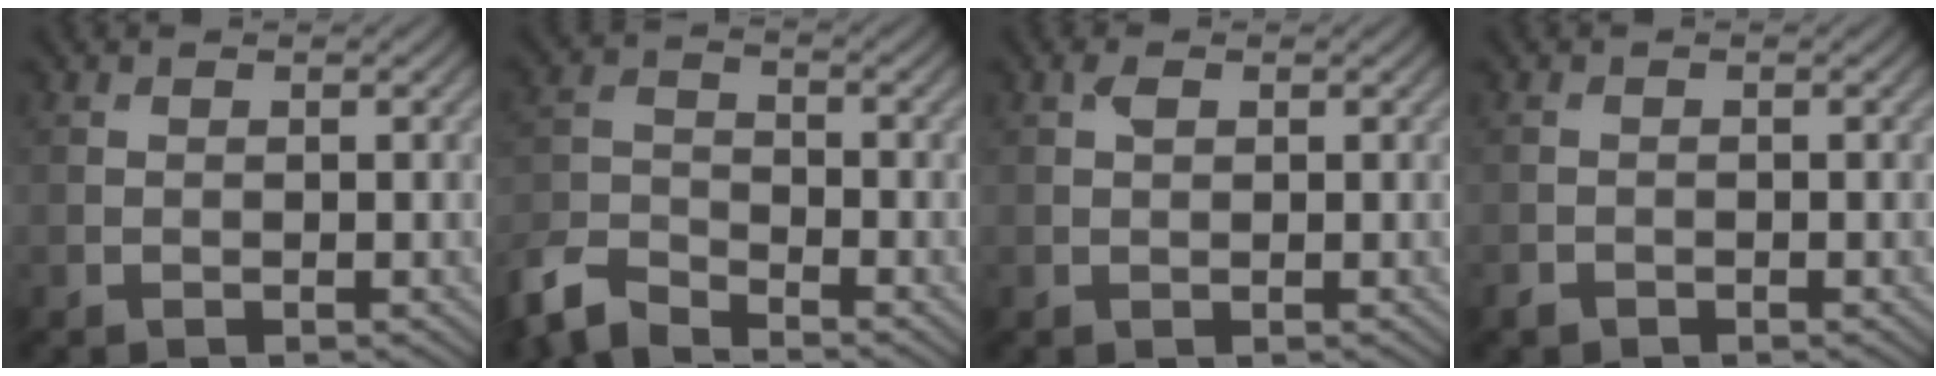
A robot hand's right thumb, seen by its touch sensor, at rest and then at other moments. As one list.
[{"total": 6.4, "force": [-5.6, 1.9, 2.4], "torque": [-0.058, -0.011, -0.132]}, {"total": 1.1, "force": [0.4, 0.6, 0.8], "torque": [-0.017, 0.001, 0.008]}, {"total": 0.8, "force": [-0.7, 0.4, 0.1], "torque": [-0.003, -0.004, -0.013]}]